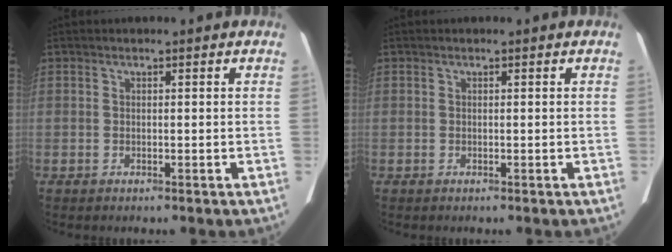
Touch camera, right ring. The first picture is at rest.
{"total": 0.0}